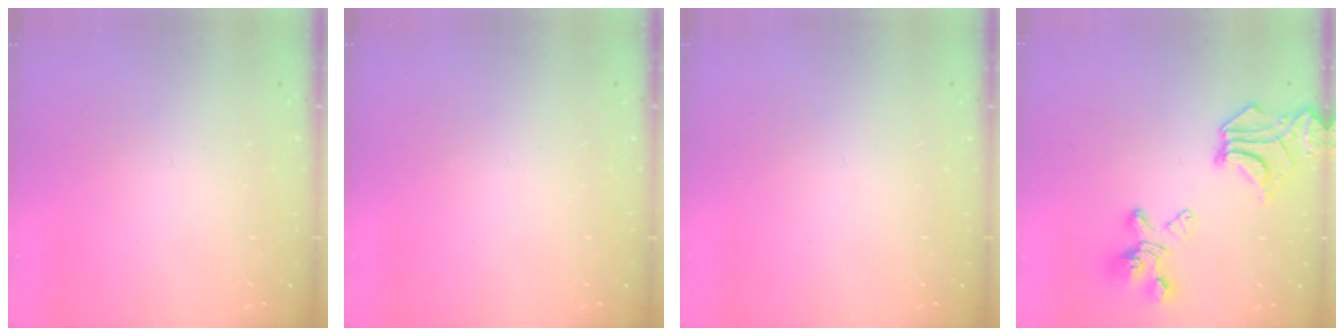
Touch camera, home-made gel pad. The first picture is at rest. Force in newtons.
{"total": 0.0}
{"total": 0.0}
{"total": 12.9, "press": 12.7, "slide": 2.6}